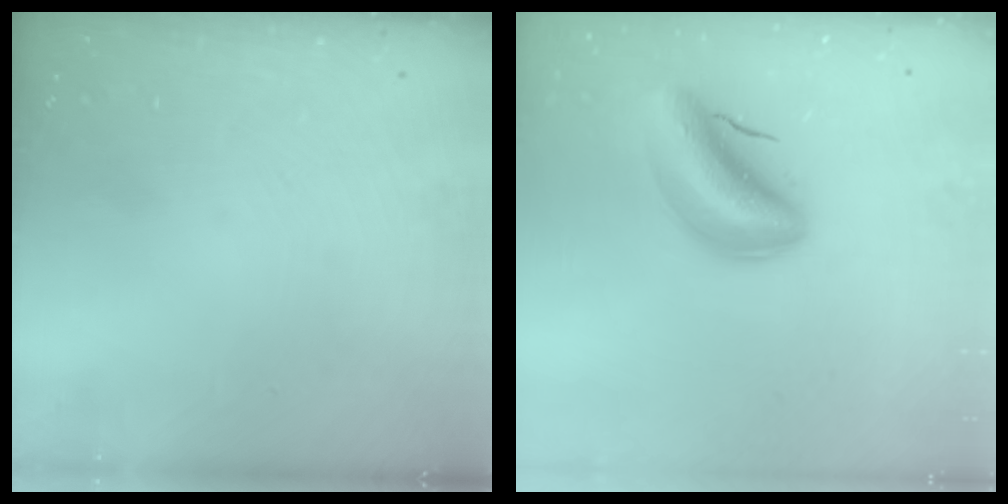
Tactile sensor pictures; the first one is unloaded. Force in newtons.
{"total": 7.0, "press": 6.6, "slide": 2.6}